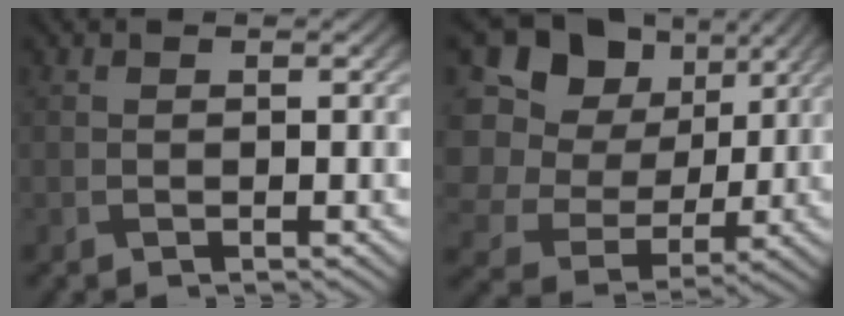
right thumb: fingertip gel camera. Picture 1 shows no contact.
{"total": 15.7, "force": [4.0, 13.1, 7.7], "torque": [-0.253, 0.034, 0.087]}